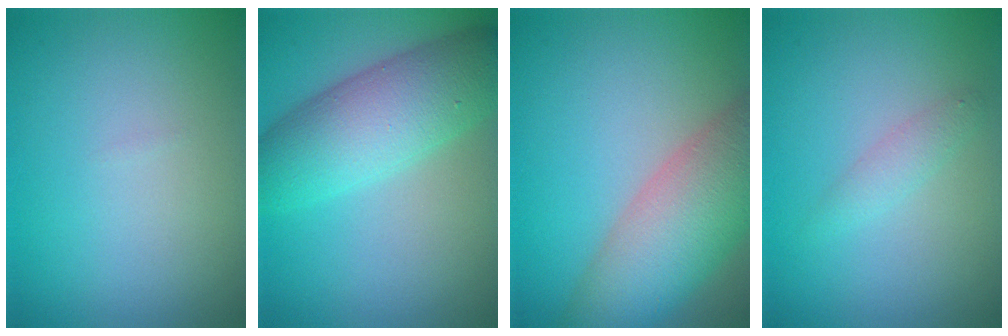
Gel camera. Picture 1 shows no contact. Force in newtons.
{"total": 7.5, "press": 7.5, "slide": 0.1}
{"total": 8.3, "press": 8.3, "slide": 0.4}
{"total": 1.4, "press": 1.4, "slide": 0.0}